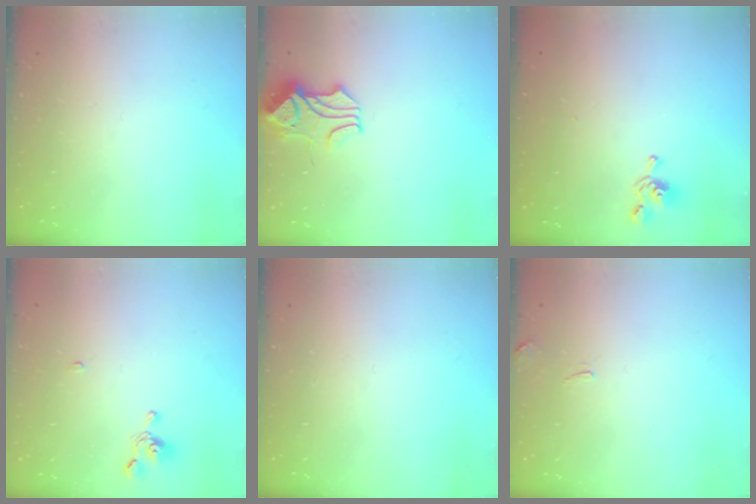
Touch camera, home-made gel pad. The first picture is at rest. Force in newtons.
{"total": 1.8, "press": 1.6, "slide": 0.7}
{"total": 2.3, "press": 2.2, "slide": 0.8}
{"total": 2.9, "press": 2.8, "slide": 0.5}
{"total": 0.0}
{"total": 1.5, "press": 1.4, "slide": 0.5}